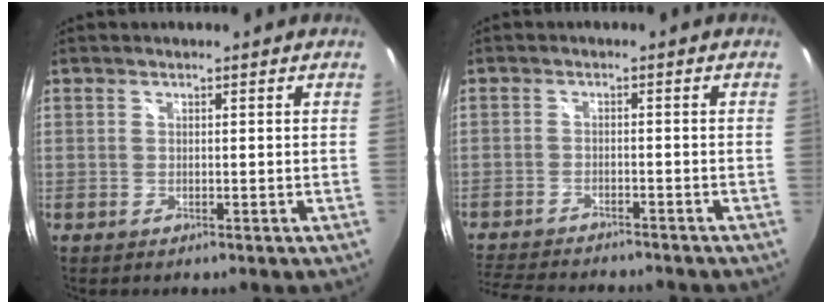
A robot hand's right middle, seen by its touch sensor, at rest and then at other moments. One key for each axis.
{"total": 10.8, "fx": -9.7, "fy": 2.7, "fz": 3.8, "tx": -0.103, "ty": -0.013, "tz": -0.160}